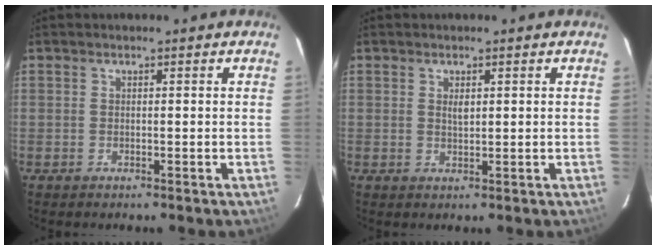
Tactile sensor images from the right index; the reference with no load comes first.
{"total": 1.5, "force": [0.5, 0.7, 1.2], "torque": [-0.021, 0.001, 0.010]}